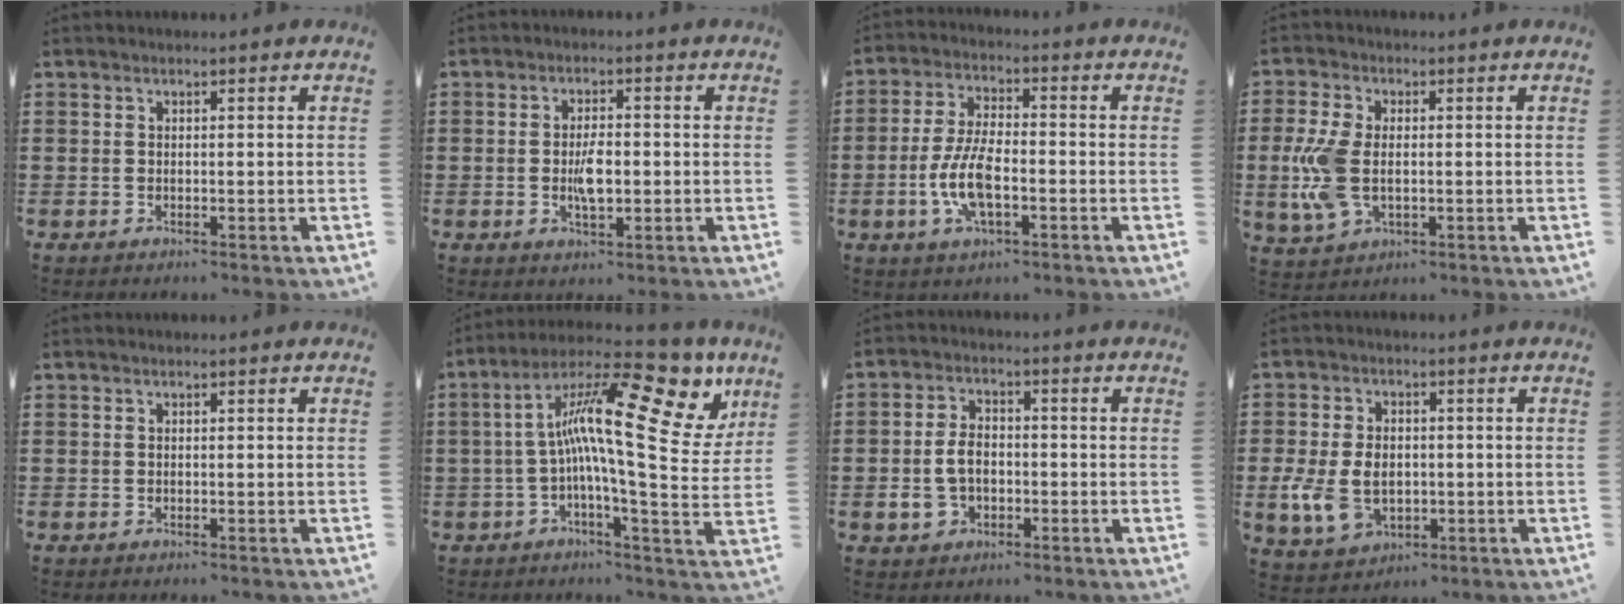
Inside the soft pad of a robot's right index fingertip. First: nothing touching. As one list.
[{"total": 4.4, "force": [-0.5, 1.7, 4.1], "torque": [-0.080, 0.001, -0.011]}, {"total": 8.4, "force": [-2.3, 3.3, 7.4], "torque": [-0.171, -0.008, -0.049]}, {"total": 8.0, "force": [-0.6, 4.7, 6.4], "torque": [-0.157, -0.001, -0.015]}, {"total": 0.0}, {"total": 19.8, "force": [7.6, 4.6, 17.8], "torque": [-0.302, -0.038, 0.113]}, {"total": 5.4, "force": [-1.2, 3.8, 3.6], "torque": [-0.090, 0.004, -0.027]}, {"total": 7.5, "force": [-1.2, 5.4, 5.0], "torque": [-0.126, 0.002, -0.027]}]